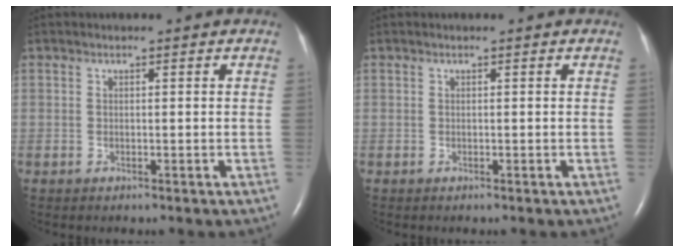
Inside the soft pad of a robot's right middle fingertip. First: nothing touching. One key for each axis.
{"total": 0.0}